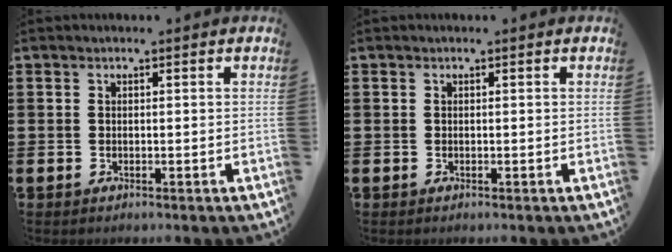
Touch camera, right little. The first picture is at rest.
{"total": 0.0}